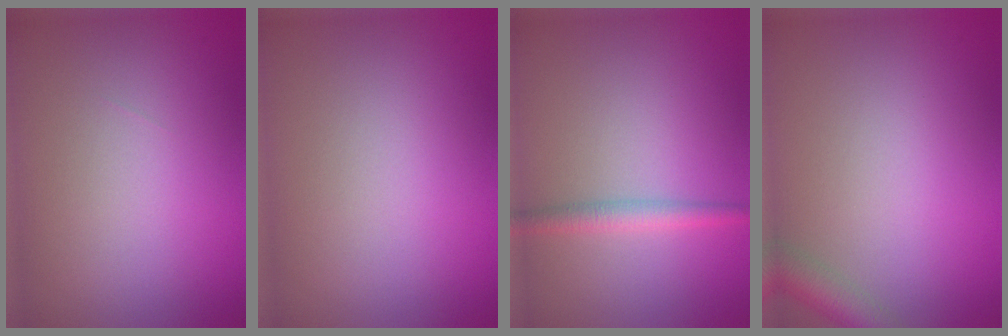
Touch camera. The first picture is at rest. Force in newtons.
{"total": 0.0}
{"total": 2.0, "press": 2.0, "slide": 0.1}
{"total": 2.9, "press": 2.9, "slide": 0.2}